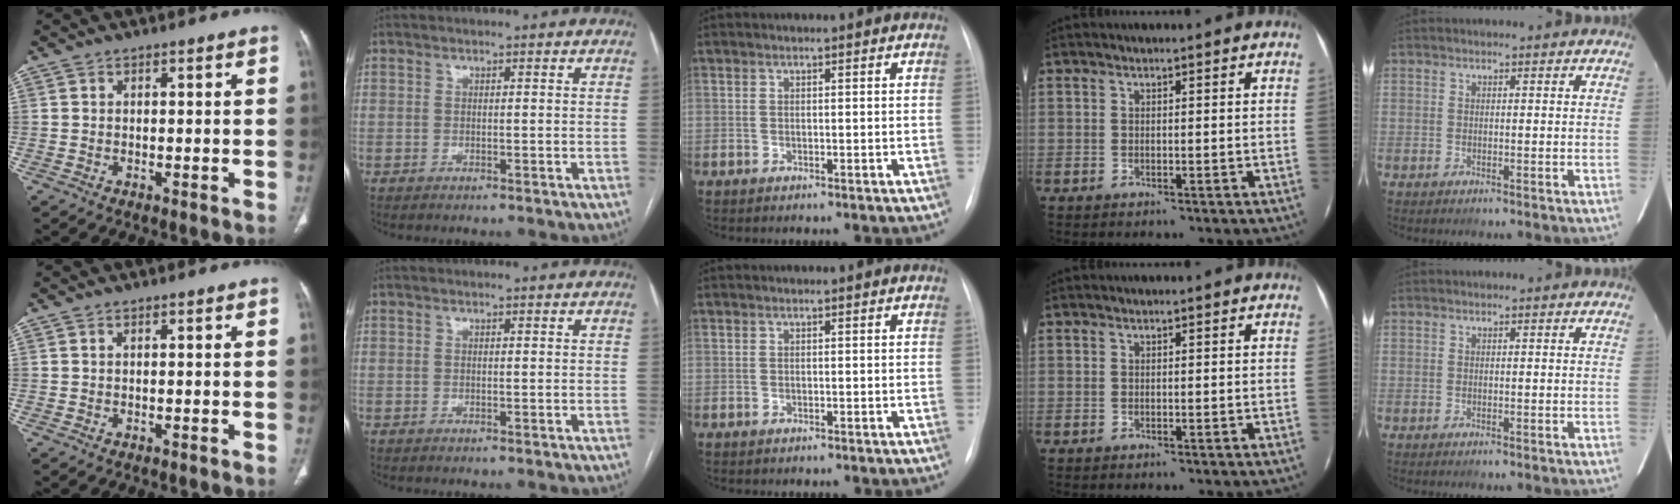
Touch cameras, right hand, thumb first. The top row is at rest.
{}